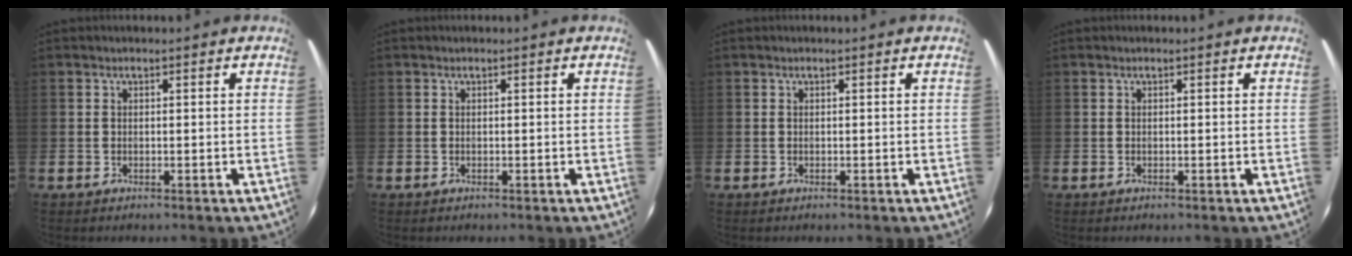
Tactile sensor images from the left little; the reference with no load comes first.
{"total": 0.0}
{"total": 0.0}
{"total": 0.0}